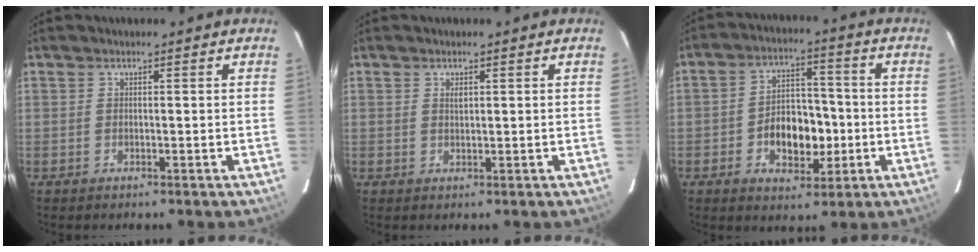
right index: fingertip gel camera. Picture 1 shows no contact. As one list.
[{"total": 1.1, "force": [0.4, 0.5, 0.8], "torque": [-0.014, 0.003, 0.008]}, {"total": 10.2, "force": [-2.7, 6.7, 7.2], "torque": [-0.138, 0.019, -0.034]}]